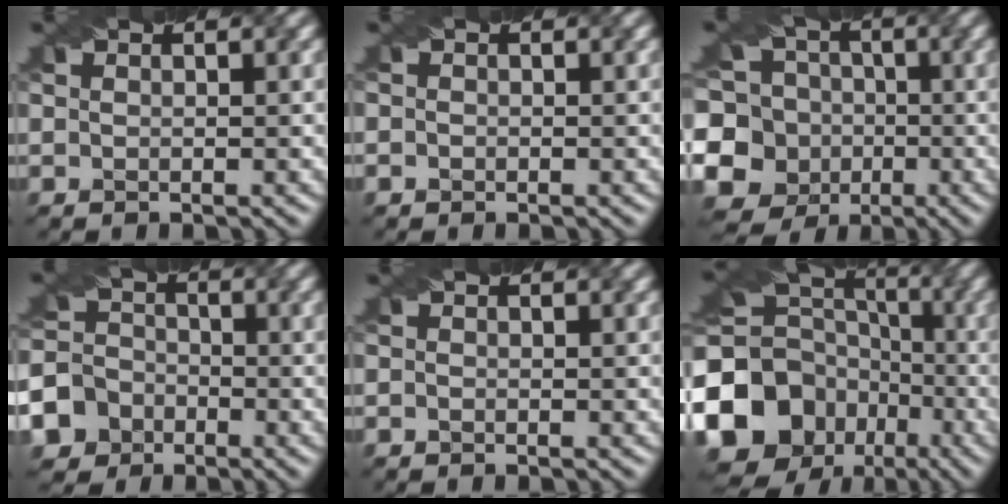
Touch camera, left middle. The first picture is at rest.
{"total": 0.9, "force": [-0.1, 0.8, 0.4], "torque": [0.000, 0.015, -0.013]}
{"total": 13.4, "force": [-2.5, 12.2, 5.0], "torque": [-0.118, 0.016, -0.064]}
{"total": 8.7, "force": [-5.1, 6.9, 1.6], "torque": [-0.040, -0.020, -0.099]}
{"total": 0.6, "force": [-0.6, 0.0, 0.1], "torque": [0.000, 0.005, -0.013]}
{"total": 19.2, "force": [-5.8, 16.4, 8.0], "torque": [-0.176, -0.007, -0.127]}